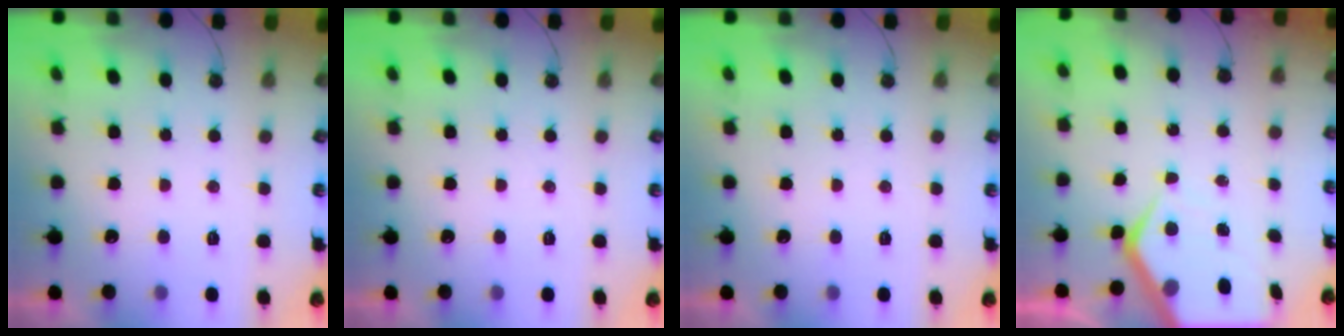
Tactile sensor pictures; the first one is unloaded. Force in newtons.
{"total": 0.0}
{"total": 0.0}
{"total": 7.3, "press": 7.2, "slide": 0.7}